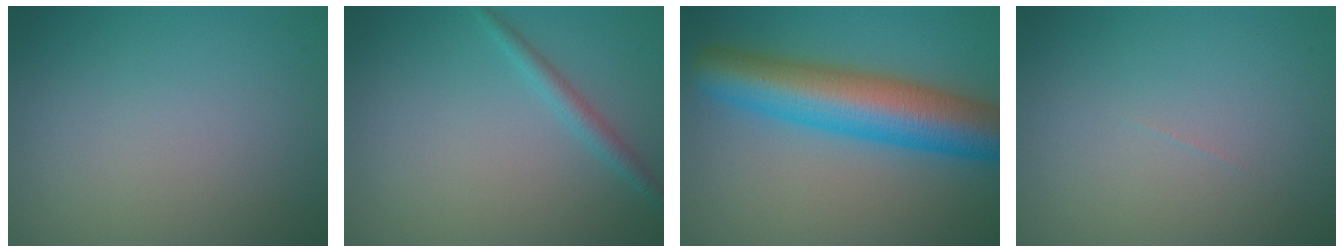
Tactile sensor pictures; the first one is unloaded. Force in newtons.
{"total": 1.5, "press": 1.5, "slide": 0.1}
{"total": 9.9, "press": 9.9, "slide": 0.2}
{"total": 0.0}